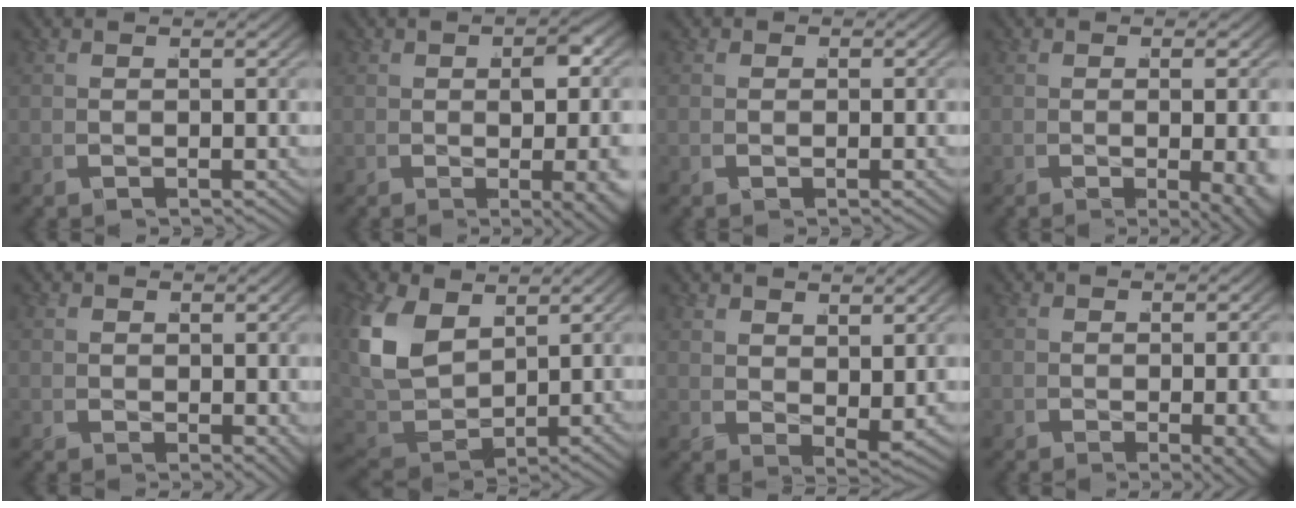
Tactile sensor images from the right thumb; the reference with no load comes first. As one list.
[{"total": 4.2, "force": [-0.3, 1.2, 4.0], "torque": [-0.050, -0.008, -0.002]}, {"total": 0.7, "force": [-0.4, 0.4, -0.4], "torque": [0.002, -0.007, -0.006]}, {"total": 3.9, "force": [-0.8, 0.9, 3.7], "torque": [-0.054, -0.014, -0.005]}, {"total": 0.7, "force": [0.6, 0.0, 0.1], "torque": [0.003, -0.001, 0.015]}, {"total": 6.7, "force": [0.5, 4.7, 4.8], "torque": [-0.140, -0.025, 0.019]}, {"total": 1.9, "force": [1.5, 0.4, 1.0], "torque": [-0.017, -0.002, 0.030]}, {"total": 2.1, "force": [-0.6, 0.5, 1.9], "torque": [-0.027, -0.013, 0.001]}]